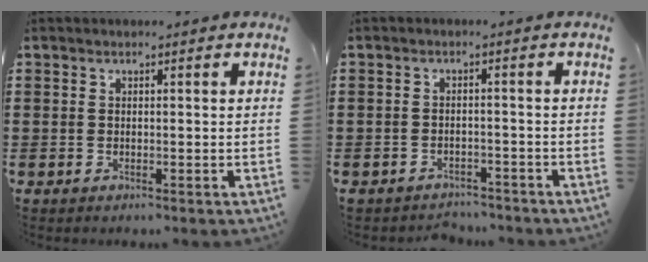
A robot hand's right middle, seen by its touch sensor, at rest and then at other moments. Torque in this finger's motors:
{"motor_torque": [0.17, 0.04, 0.01, 0.02]}